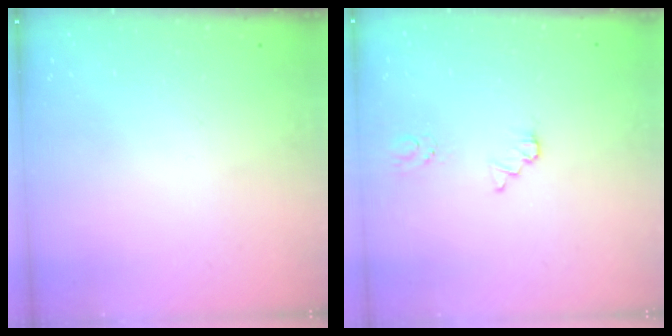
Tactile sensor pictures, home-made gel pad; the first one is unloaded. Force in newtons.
{"total": 1.3, "press": 1.3, "slide": 0.2}